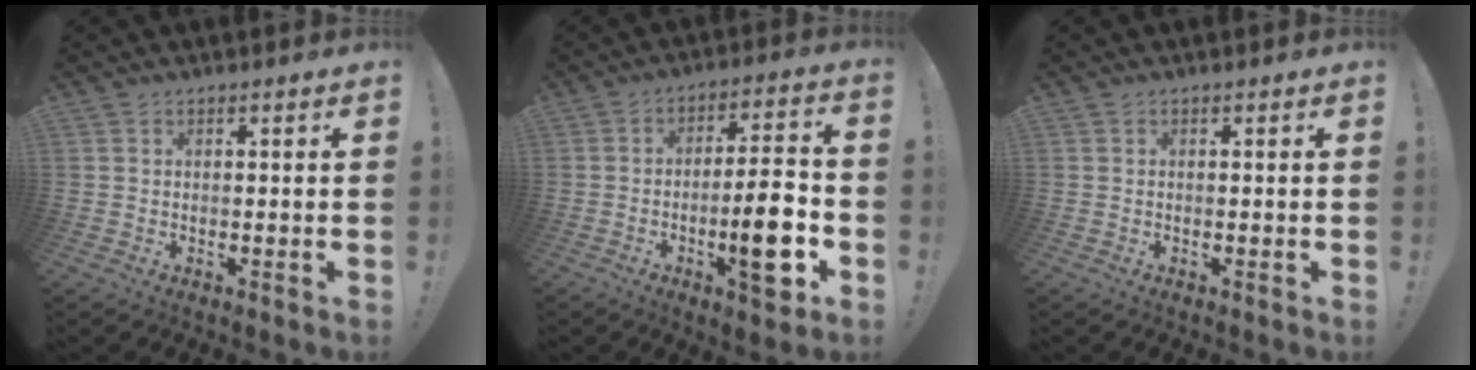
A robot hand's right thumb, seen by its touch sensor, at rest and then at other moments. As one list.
[{"total": 13.9, "force": [-4.5, 3.2, 12.8], "torque": [-0.186, 0.008, -0.076]}, {"total": 0.0}]